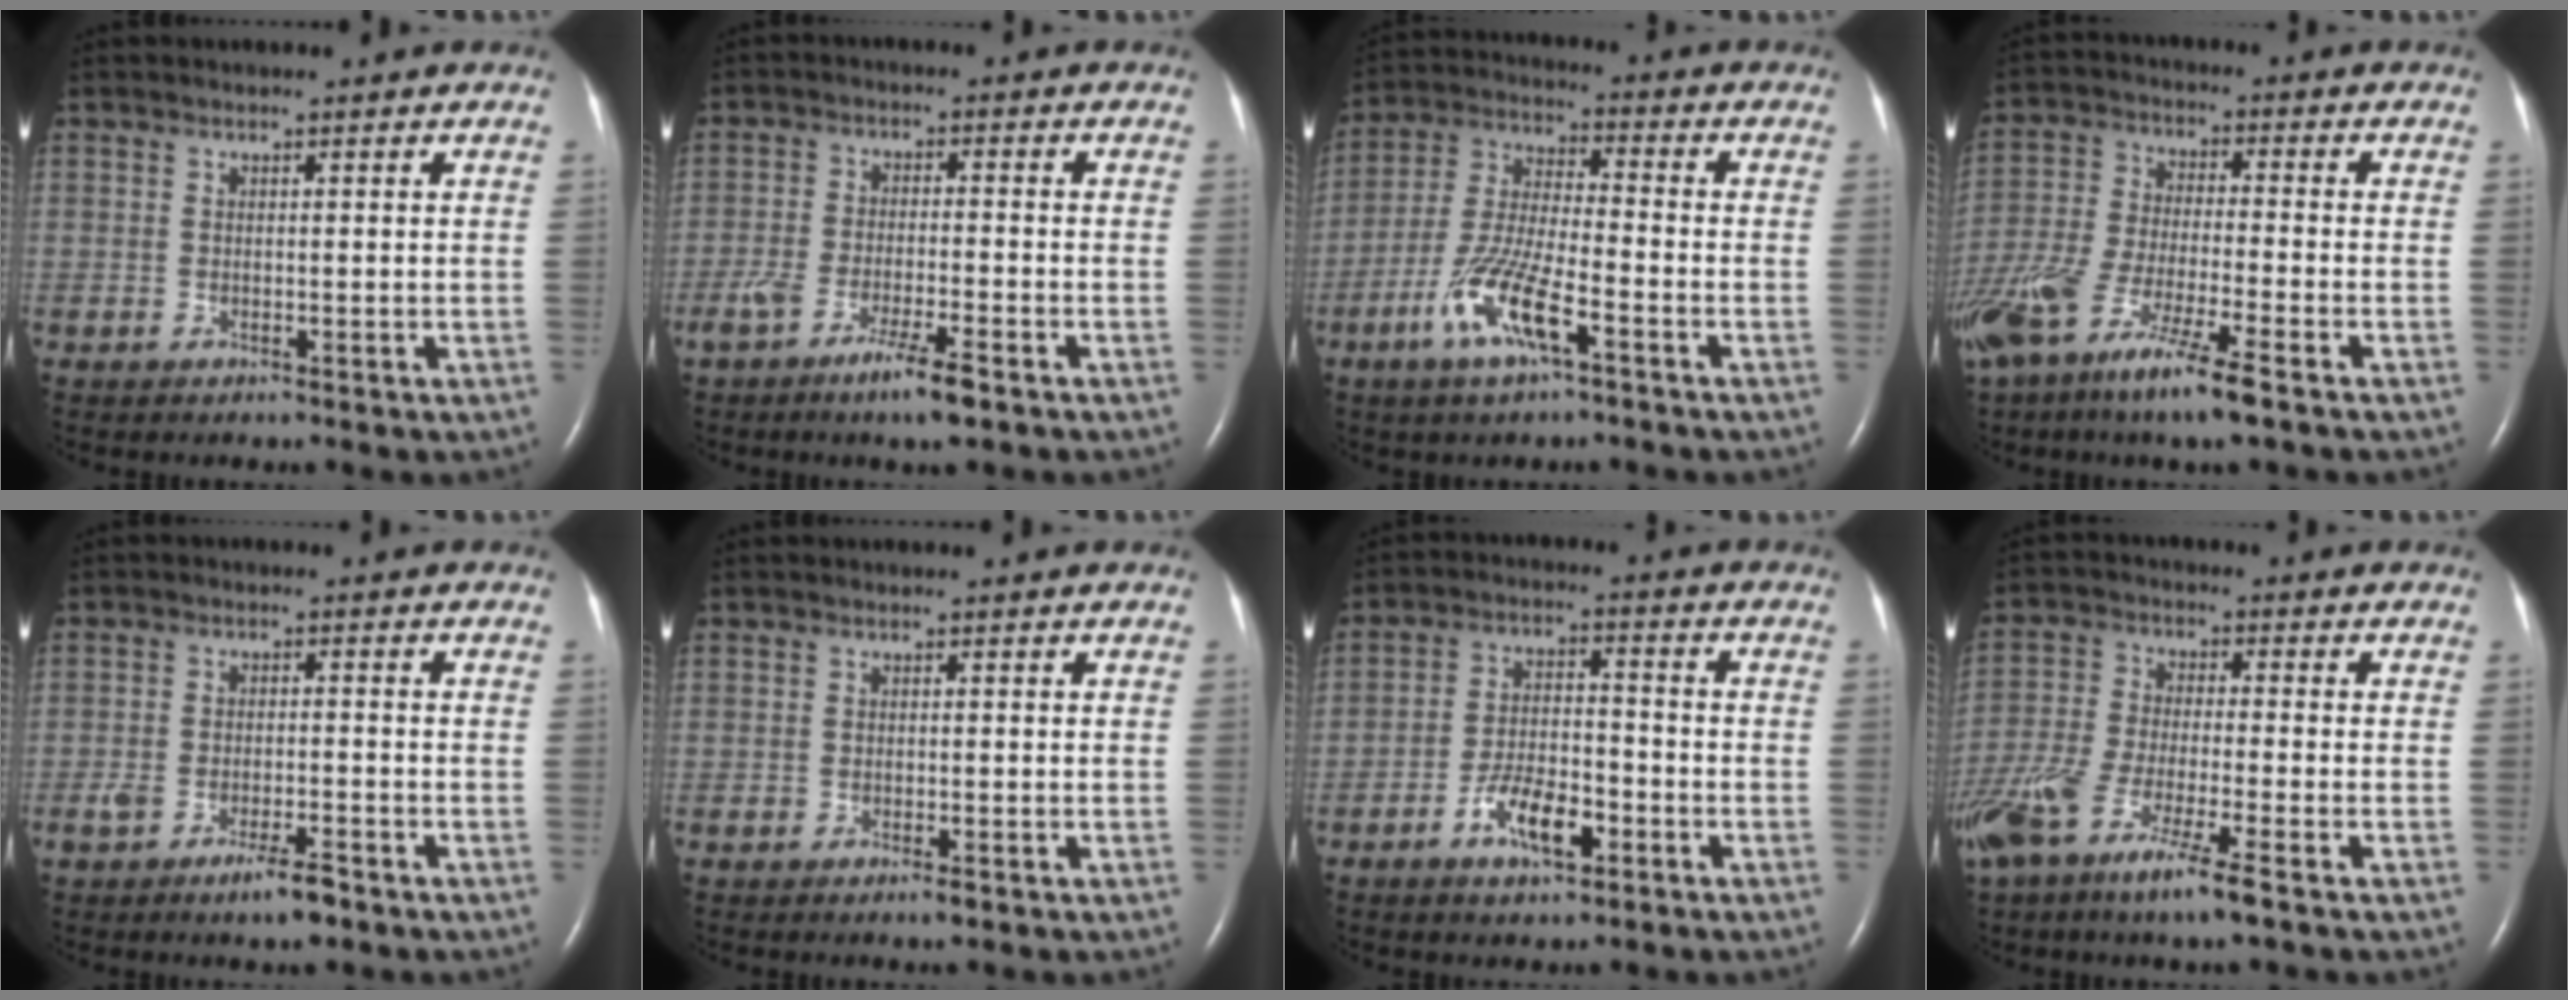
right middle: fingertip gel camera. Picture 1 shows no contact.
{"total": 6.4, "force": [-4.2, 0.6, 4.9], "torque": [-0.097, -0.011, -0.074]}
{"total": 10.7, "force": [-5.3, 2.0, 9.0], "torque": [-0.194, -0.006, -0.101]}
{"total": 14.3, "force": [-9.2, 1.4, 10.8], "torque": [-0.235, -0.048, -0.179]}
{"total": 4.5, "force": [-3.1, 1.0, 3.1], "torque": [-0.064, -0.003, -0.052]}
{"total": 1.1, "force": [-0.8, 0.3, 0.8], "torque": [-0.016, -0.002, -0.011]}
{"total": 7.3, "force": [-3.8, 2.6, 5.6], "torque": [-0.109, 0.005, -0.068]}
{"total": 12.3, "force": [-7.7, 1.2, 9.5], "torque": [-0.199, -0.036, -0.150]}